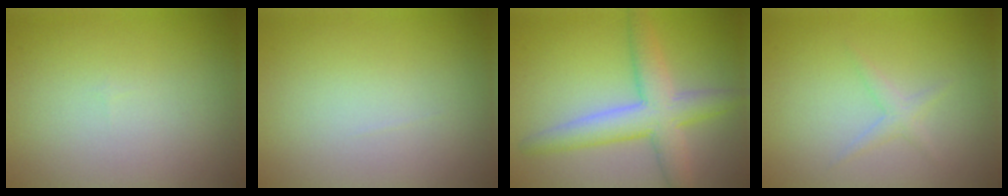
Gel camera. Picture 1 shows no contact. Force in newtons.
{"total": 0.0}
{"total": 5.5, "press": 5.5, "slide": 0.3}
{"total": 1.2, "press": 1.2, "slide": 0.1}